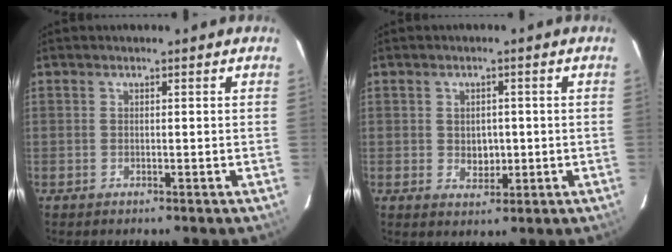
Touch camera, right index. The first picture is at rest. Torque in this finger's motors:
{"motor_torque": [-0.08, 0.12, -0.05, 0.00]}